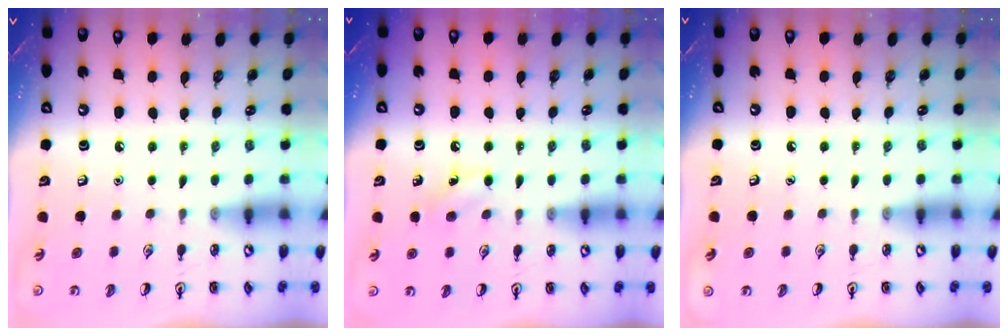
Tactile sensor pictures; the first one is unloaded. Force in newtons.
{"total": 5.8, "press": 5.5, "slide": 1.9}
{"total": 0.0}